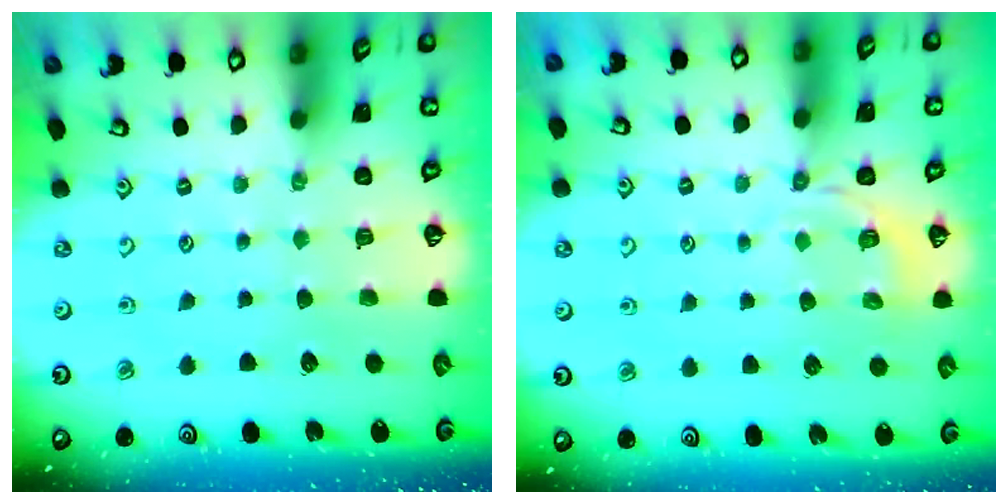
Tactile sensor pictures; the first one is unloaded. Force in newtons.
{"total": 4.5, "press": 4.1, "slide": 2.0}